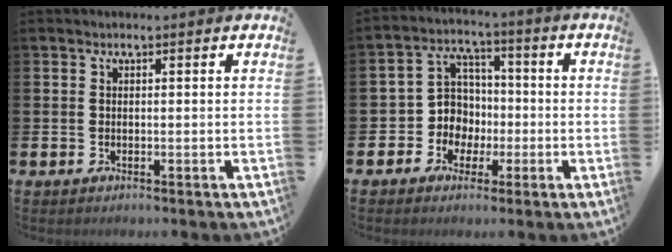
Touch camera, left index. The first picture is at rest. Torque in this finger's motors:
{"motor_torque": [0.15, 0.05, 0.08, 0.00]}